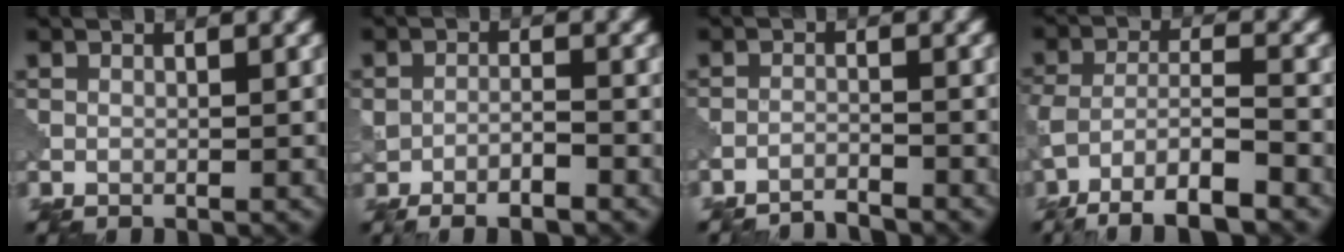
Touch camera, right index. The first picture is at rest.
{"total": 2.7, "force": [-1.6, 0.9, 2.0], "torque": [-0.038, 0.000, -0.030]}
{"total": 2.5, "force": [-2.5, 0.1, 0.5], "torque": [0.001, 0.002, -0.048]}
{"total": 6.5, "force": [-4.3, 1.8, 4.6], "torque": [-0.083, -0.001, -0.085]}